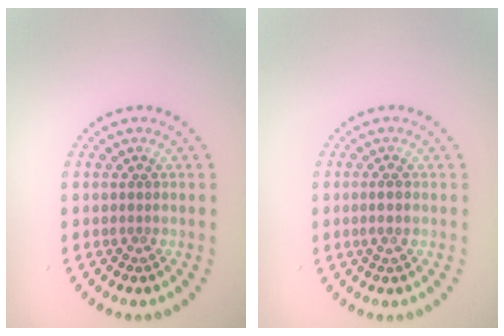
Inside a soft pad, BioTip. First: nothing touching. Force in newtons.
{"total": 1.2, "press": 1.0, "slide": 0.6}